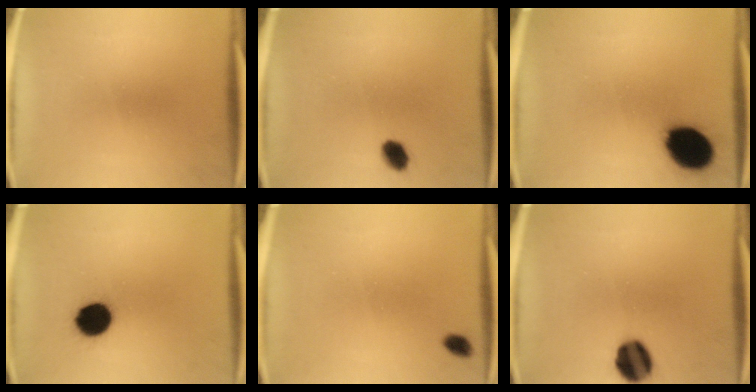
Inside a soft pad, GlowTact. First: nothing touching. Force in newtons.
{"total": 3.8}
{"total": 14.7}
{"total": 10.3}
{"total": 2.0}
{"total": 10.0}